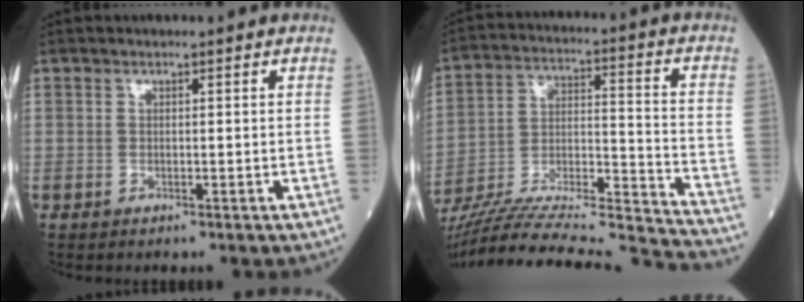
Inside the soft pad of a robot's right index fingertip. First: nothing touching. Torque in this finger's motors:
{"motor_torque": [0.38, -1.63, 0.60, 0.18]}